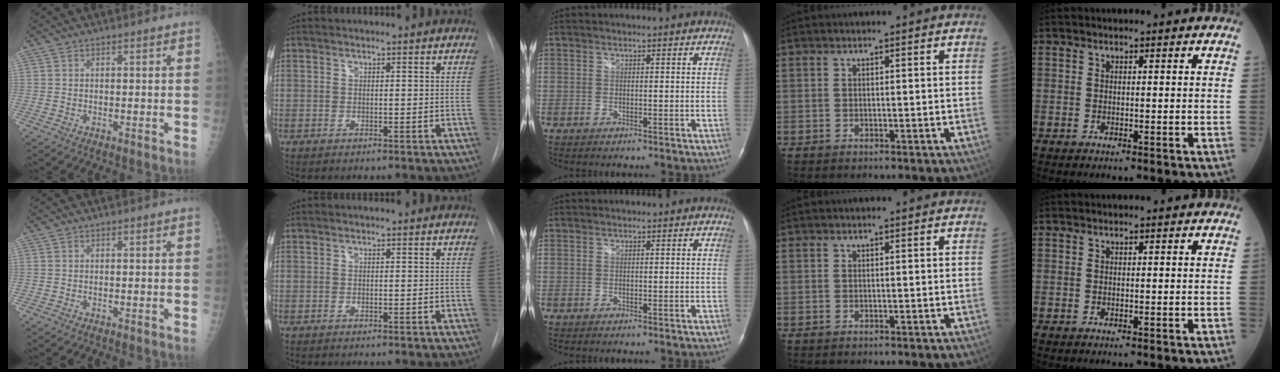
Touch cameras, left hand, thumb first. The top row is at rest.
{}